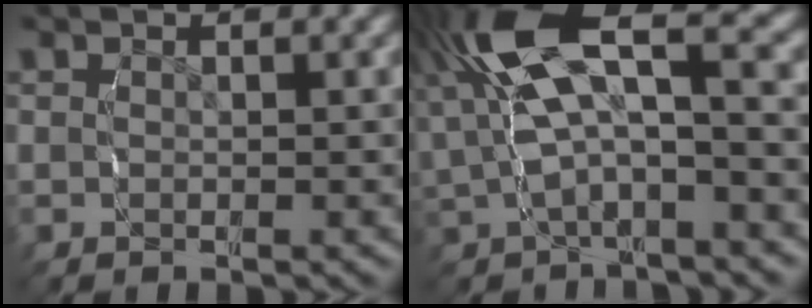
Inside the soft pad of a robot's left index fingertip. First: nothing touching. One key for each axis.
{"total": 7.9, "fx": 1.8, "fy": 4.0, "fz": 6.5, "tx": -0.121, "ty": 0.009, "tz": 0.029}